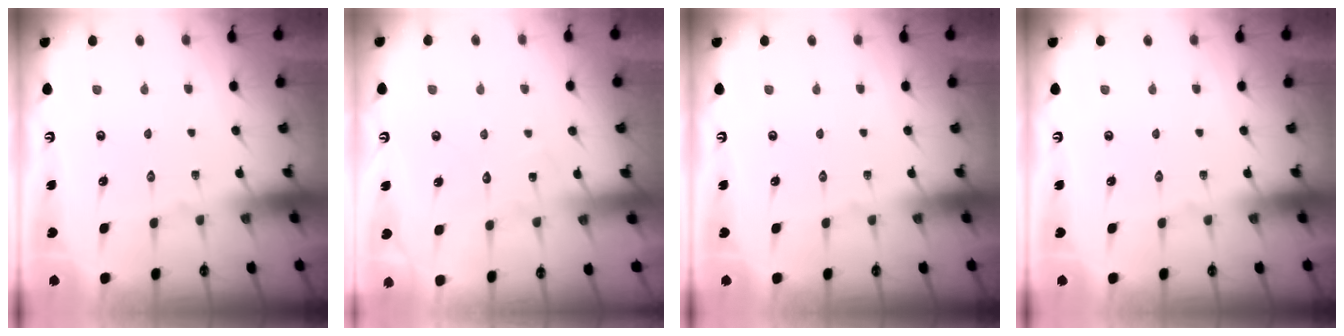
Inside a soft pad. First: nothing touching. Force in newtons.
{"total": 6.2, "press": 6.1, "slide": 0.5}
{"total": 0.0}
{"total": 0.0}